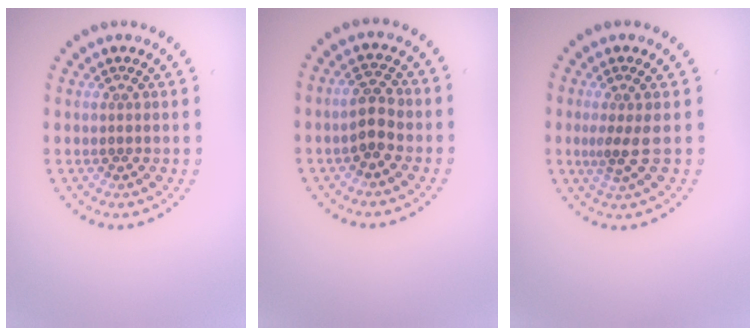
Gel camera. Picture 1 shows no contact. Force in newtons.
{"total": 2.3, "press": 2.3, "slide": 0.5}
{"total": 2.1, "press": 1.6, "slide": 1.5}